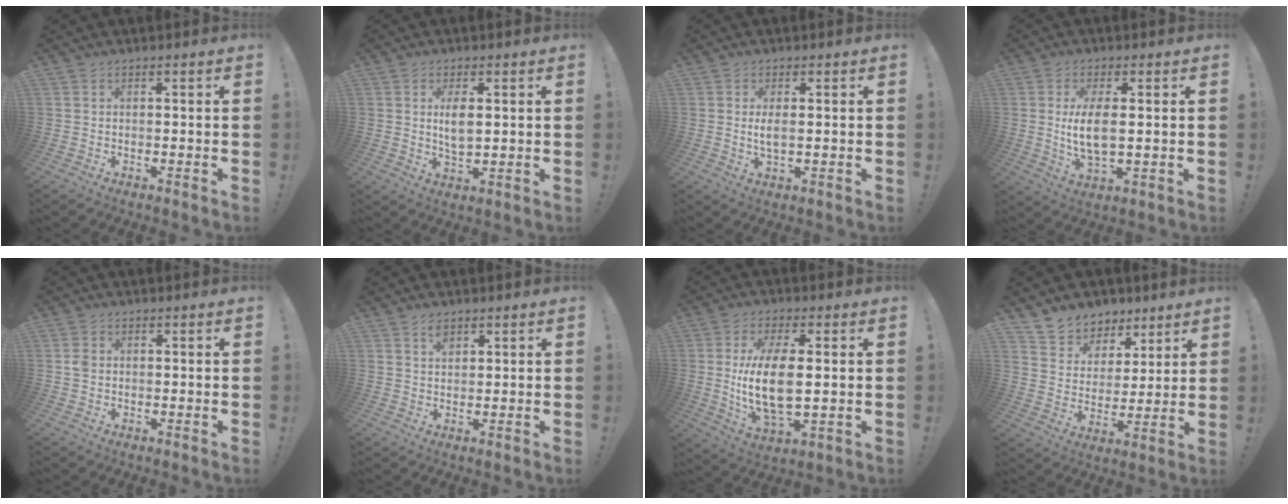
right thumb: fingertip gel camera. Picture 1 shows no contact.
{"total": 5.2, "force": [1.2, 2.5, 4.4], "torque": [-0.086, -0.010, 0.014]}
{"total": 3.5, "force": [0.3, 1.2, 3.3], "torque": [-0.059, -0.007, 0.001]}
{"total": 8.8, "force": [0.6, 3.5, 8.0], "torque": [-0.158, -0.018, 0.004]}
{"total": 1.7, "force": [0.2, 1.4, 1.1], "torque": [-0.016, 0.003, 0.003]}
{"total": 2.7, "force": [1.8, 1.6, 1.4], "torque": [-0.012, -0.010, 0.029]}
{"total": 14.6, "force": [0.4, 6.6, 13.1], "torque": [-0.266, -0.018, 0.000]}
{"total": 8.7, "force": [6.0, 6.2, 0.7], "torque": [-0.019, -0.049, 0.120]}